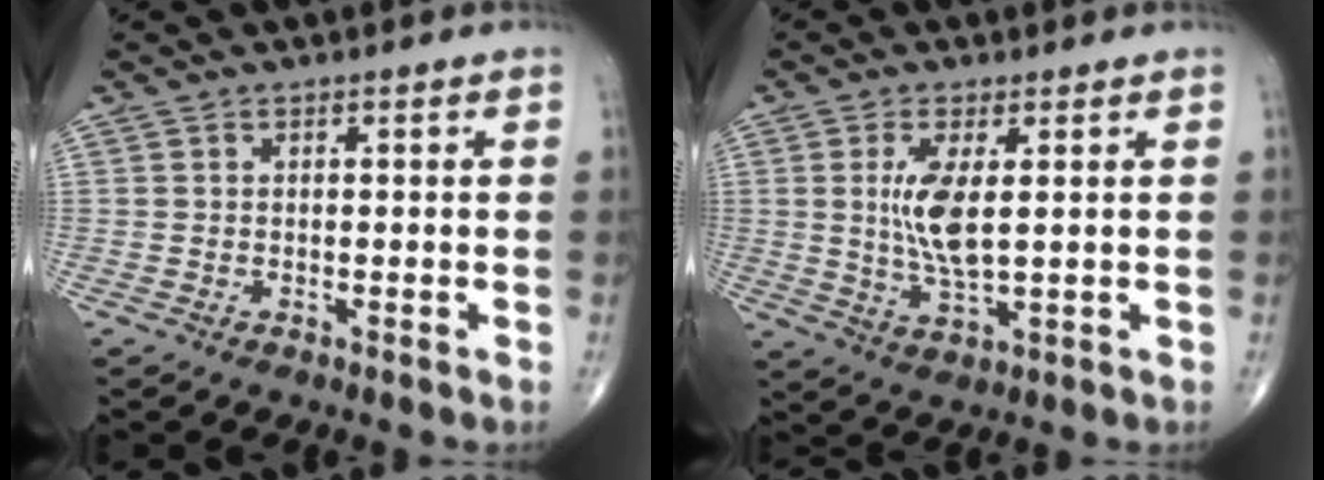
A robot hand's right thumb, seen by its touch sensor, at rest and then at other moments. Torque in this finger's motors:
{"motor_torque": [1.51, 1.45, 1.18, 0.03, 0.13]}